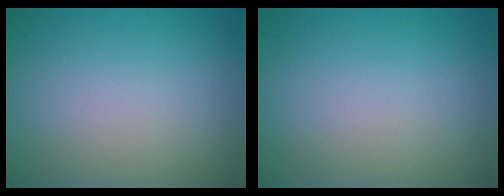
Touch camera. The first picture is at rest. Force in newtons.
{"total": 0.0}